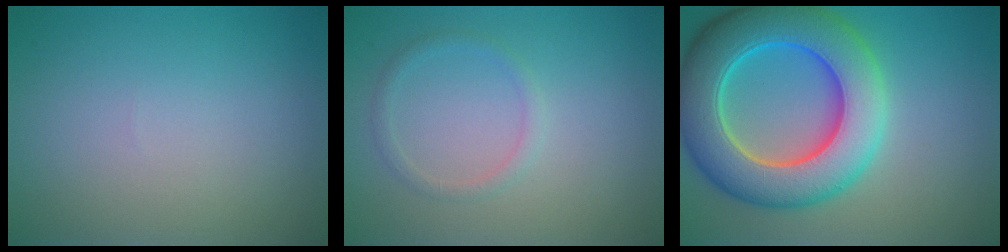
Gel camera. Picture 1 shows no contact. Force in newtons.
{"total": 1.2, "press": 1.2, "slide": 0.0}
{"total": 11.0, "press": 11.0, "slide": 0.5}